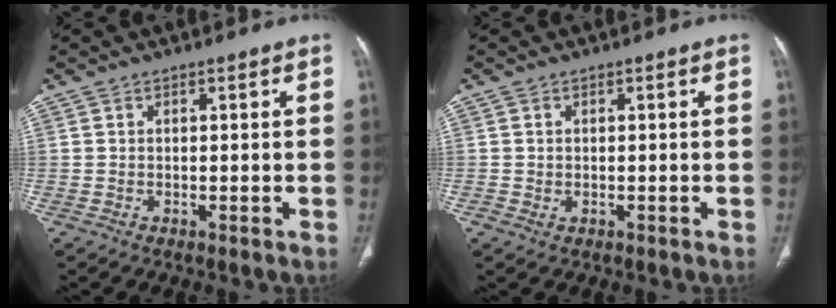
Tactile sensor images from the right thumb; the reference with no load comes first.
{"total": 1.0, "force": [-0.2, 0.8, 0.6], "torque": [-0.011, -0.001, 0.001]}